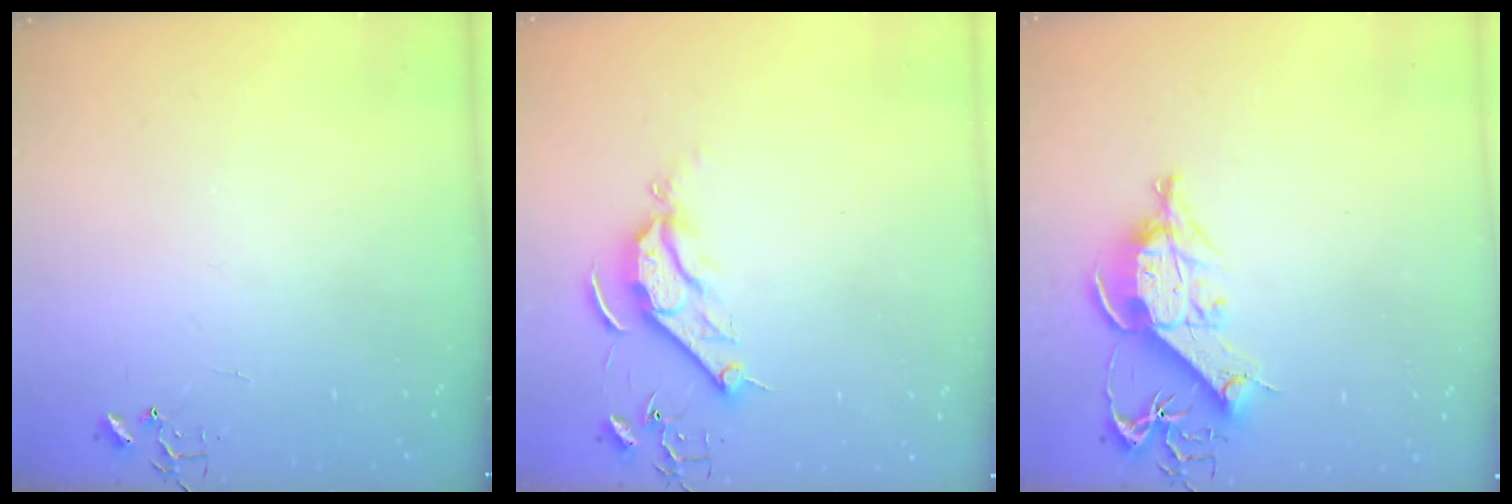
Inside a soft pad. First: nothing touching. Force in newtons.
{"total": 9.1, "press": 9.1, "slide": 0.1}
{"total": 11.0, "press": 11.0, "slide": 1.3}